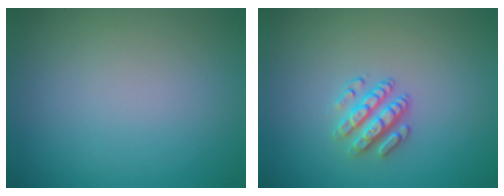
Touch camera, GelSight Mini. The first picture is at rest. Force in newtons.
{"total": 2.7, "press": 2.5, "slide": 1.2}